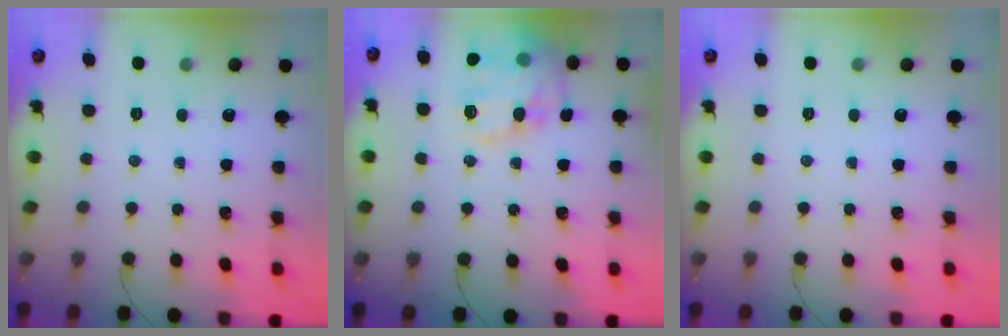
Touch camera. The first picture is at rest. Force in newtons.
{"total": 19.1, "press": 19.0, "slide": 1.9}
{"total": 0.0}